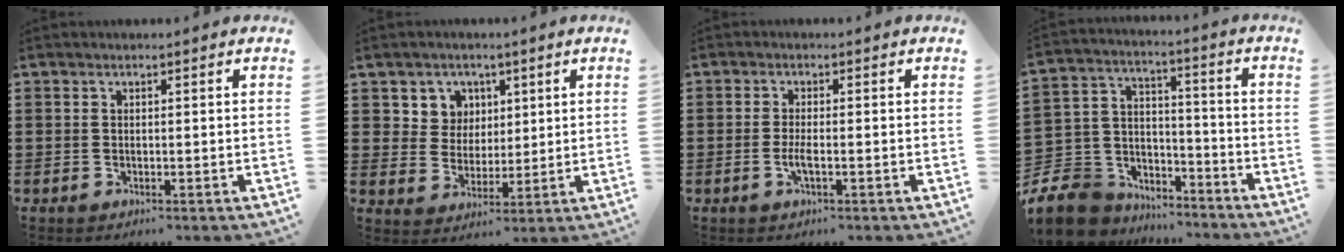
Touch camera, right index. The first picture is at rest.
{"total": 5.5, "force": [2.5, 4.8, 0.7], "torque": [-0.035, 0.008, 0.045]}
{"total": 2.4, "force": [-0.8, 0.4, 2.3], "torque": [-0.047, -0.004, -0.017]}
{"total": 7.7, "force": [-5.8, 4.9, 0.5], "torque": [-0.051, -0.003, -0.117]}